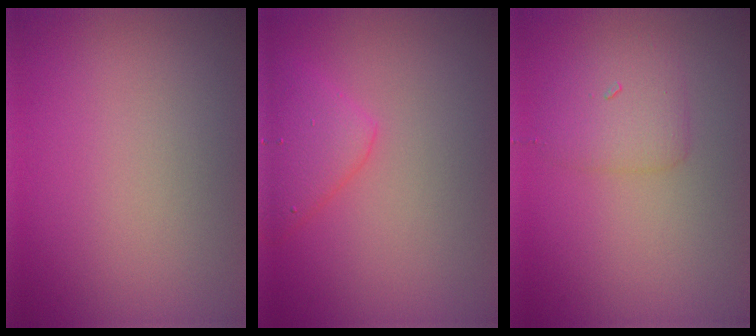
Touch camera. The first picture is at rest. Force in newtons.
{"total": 3.0, "press": 3.0, "slide": 0.1}
{"total": 2.3, "press": 2.3, "slide": 0.1}